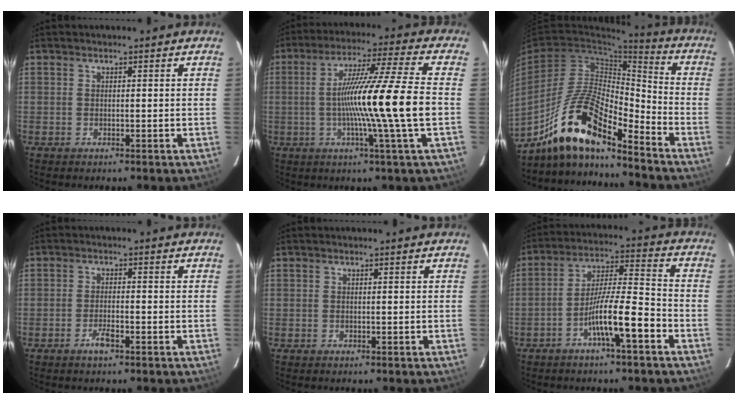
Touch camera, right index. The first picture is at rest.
{"total": 15.7, "force": [-2.0, -2.6, 15.3], "torque": [-0.261, -0.008, -0.040]}
{"total": 14.2, "force": [-10.9, 3.1, 8.5], "torque": [-0.161, 0.021, -0.195]}
{"total": 2.3, "force": [-1.4, 0.3, 1.8], "torque": [-0.035, 0.000, -0.027]}
{"total": 0.0}
{"total": 10.0, "force": [-4.8, 0.6, 8.7], "torque": [-0.156, 0.015, -0.085]}